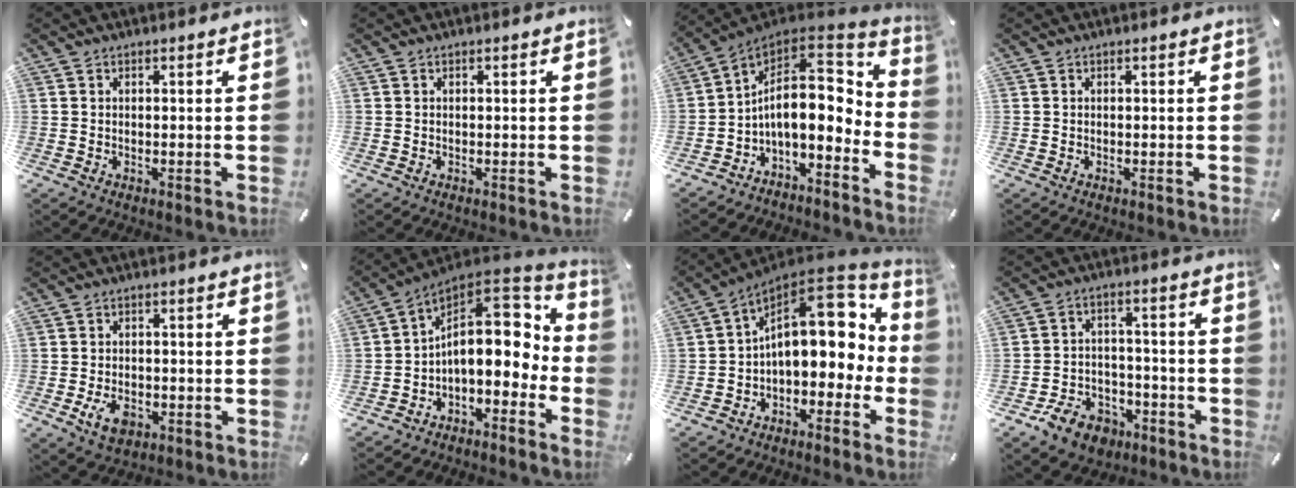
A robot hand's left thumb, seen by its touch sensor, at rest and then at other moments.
{"total": 0.0}
{"total": 14.9, "force": [0.9, 9.1, 11.8], "torque": [-0.187, -0.024, 0.017]}
{"total": 0.0}
{"total": 5.4, "force": [-2.1, 3.6, 3.4], "torque": [-0.066, 0.004, -0.041]}
{"total": 15.6, "force": [1.8, 9.8, 12.0], "torque": [-0.168, -0.028, 0.032]}
{"total": 18.6, "force": [3.2, 11.3, 14.5], "torque": [-0.193, -0.027, 0.056]}
{"total": 10.2, "force": [-6.6, 6.9, 3.5], "torque": [-0.056, 0.060, -0.114]}